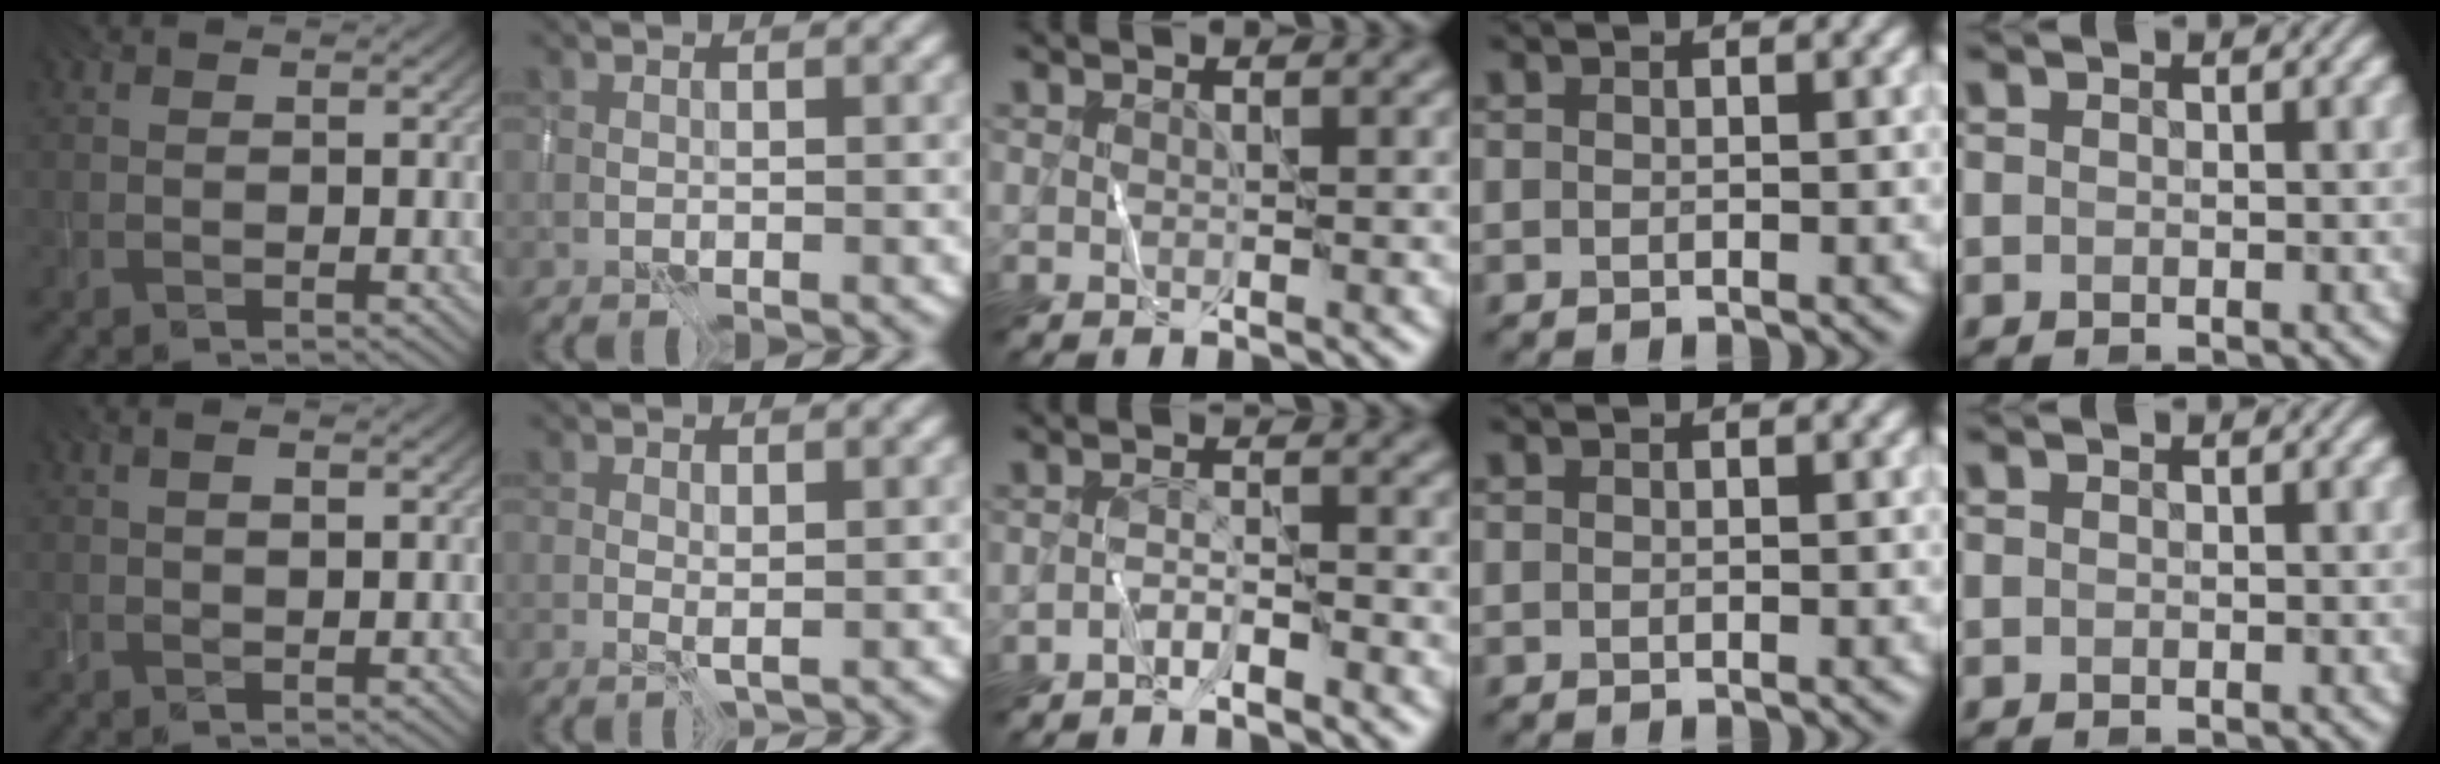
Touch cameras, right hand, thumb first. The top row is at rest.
{"thumb": {"total": 1.8, "force": [0.6, 0.8, 1.5], "torque": [-0.030, 0.001, 0.012]}, "index": {"total": 0.6, "force": [0.2, 0.0, 0.6], "torque": [-0.009, -0.003, 0.002]}, "middle": {"total": 1.4, "force": [-1.2, -0.1, 0.6], "torque": [-0.012, 0.006, -0.026]}}